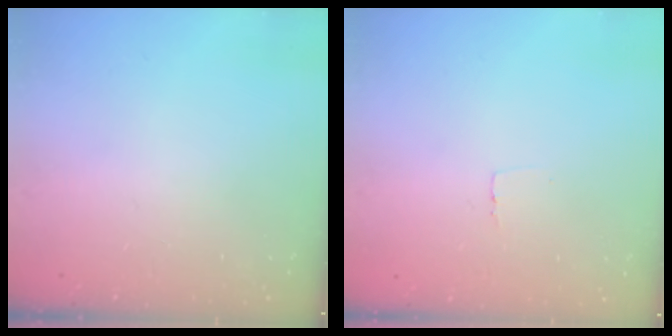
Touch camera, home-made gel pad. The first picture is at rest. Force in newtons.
{"total": 2.3, "press": 2.3, "slide": 0.1}